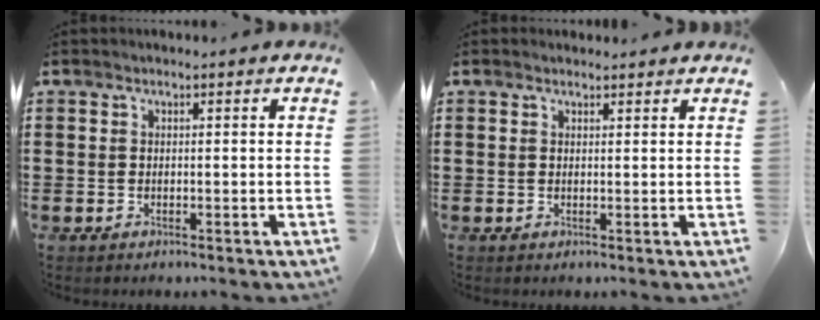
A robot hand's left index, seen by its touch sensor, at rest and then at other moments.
{"total": 0.9, "force": [0.8, 0.3, 0.1], "torque": [-0.003, 0.001, 0.017]}